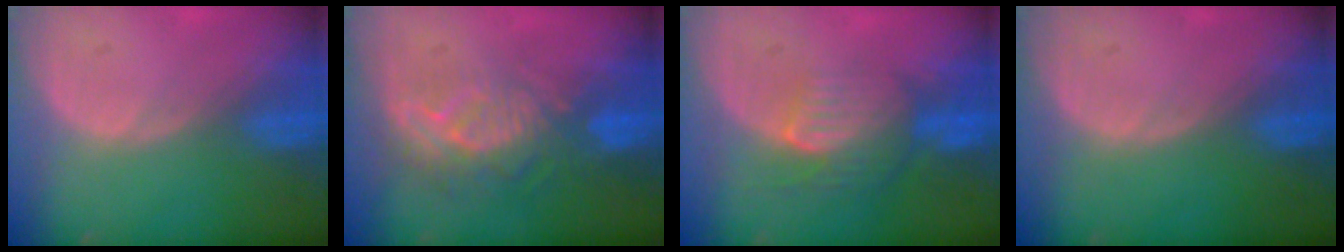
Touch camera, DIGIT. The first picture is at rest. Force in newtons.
{"total": 9.5, "press": 8.3, "slide": 4.6}
{"total": 8.1, "press": 7.3, "slide": 3.6}
{"total": 0.0}